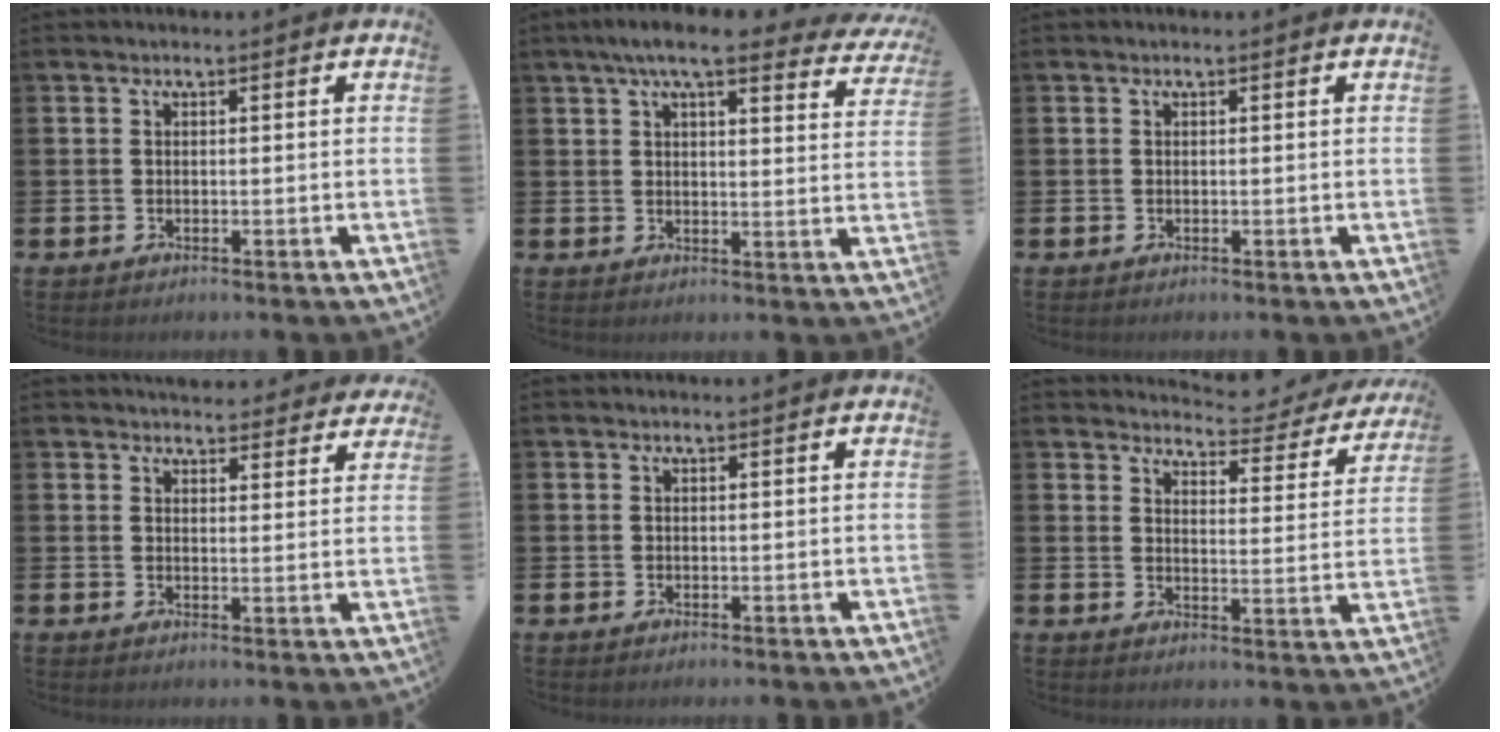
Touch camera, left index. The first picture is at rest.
{"total": 7.4, "force": [6.3, 1.2, 3.8], "torque": [-0.076, -0.018, 0.109]}
{"total": 0.0}
{"total": 4.5, "force": [4.3, 1.2, 0.3], "torque": [-0.002, -0.022, 0.077]}
{"total": 0.0}
{"total": 4.2, "force": [4.0, 0.9, 0.9], "torque": [-0.025, -0.031, 0.065]}